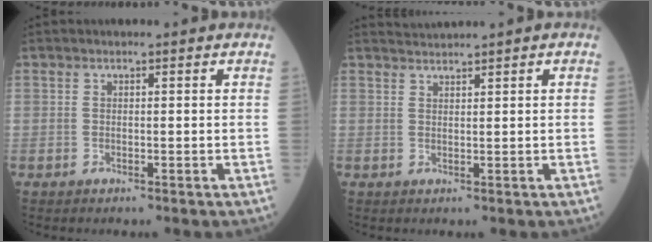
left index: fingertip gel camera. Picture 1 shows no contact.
{"total": 1.7, "force": [1.5, -0.8, 0.0], "torque": [-0.004, 0.010, 0.038]}